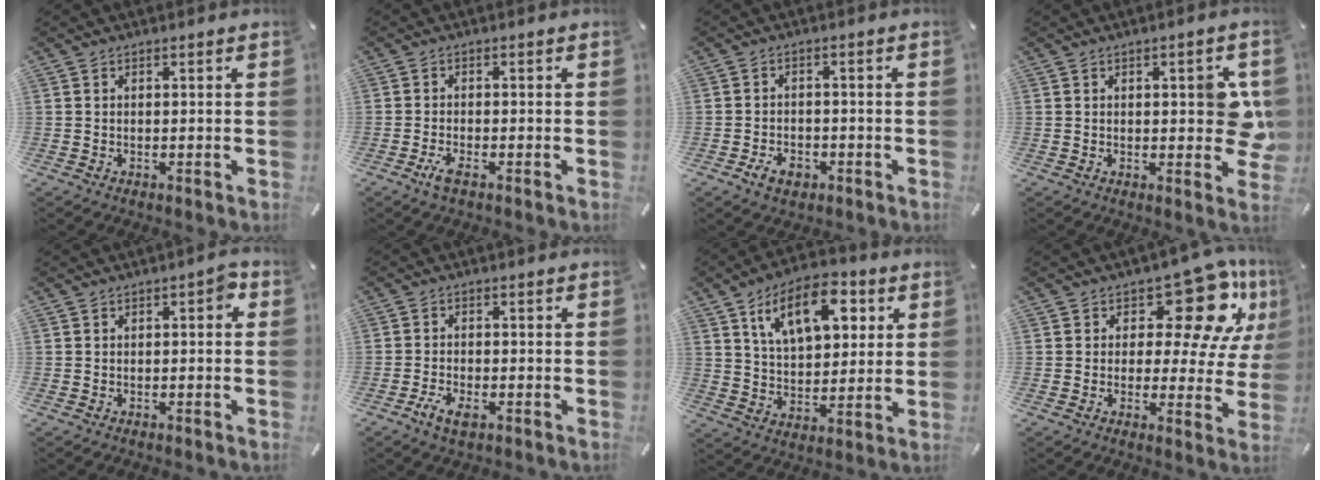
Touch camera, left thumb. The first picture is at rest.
{"total": 2.7, "force": [-1.6, 0.8, 2.1], "torque": [-0.047, 0.002, -0.032]}
{"total": 4.2, "force": [-2.3, 2.8, 2.1], "torque": [-0.046, 0.007, -0.045]}
{"total": 8.3, "force": [0.8, 4.2, 7.1], "torque": [-0.068, -0.006, 0.007]}
{"total": 2.4, "force": [-0.4, 1.2, 2.1], "torque": [-0.032, 0.008, -0.012]}
{"total": 3.7, "force": [-2.2, 1.6, 2.4], "torque": [-0.057, 0.005, -0.045]}
{"total": 15.3, "force": [7.2, 8.6, 10.3], "torque": [-0.162, -0.012, 0.125]}
{"total": 16.3, "force": [9.1, 7.9, 10.9], "torque": [-0.146, -0.065, 0.154]}